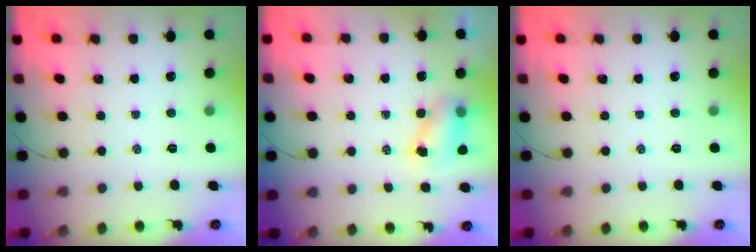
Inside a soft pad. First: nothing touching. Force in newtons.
{"total": 6.7, "press": 6.6, "slide": 1.1}
{"total": 0.0}